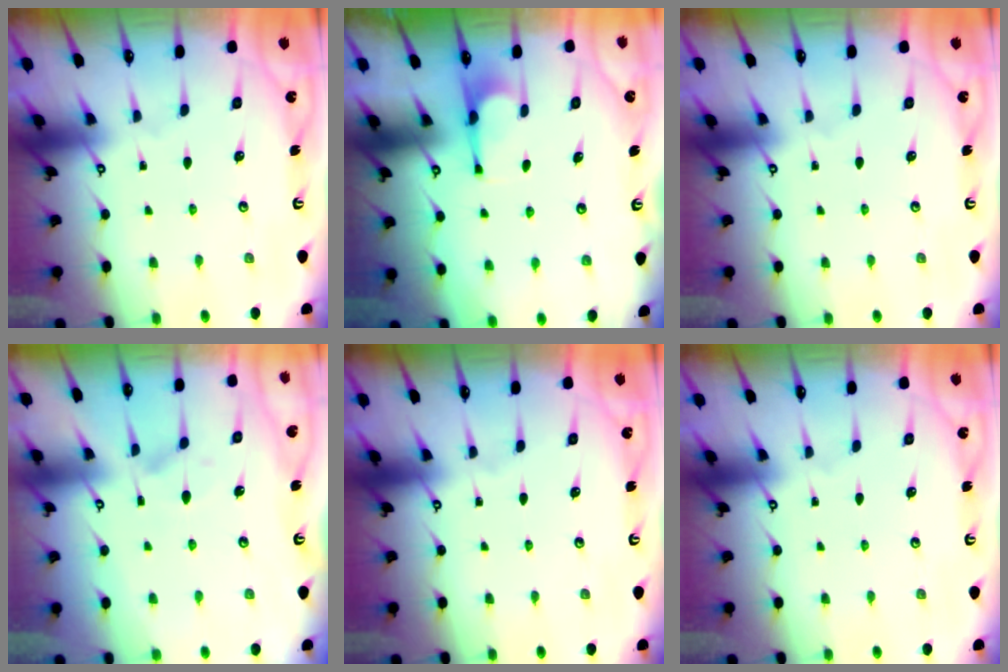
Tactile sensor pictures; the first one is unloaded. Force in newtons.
{"total": 3.5, "press": 3.5, "slide": 0.6}
{"total": 0.0}
{"total": 1.6, "press": 1.2, "slide": 1.0}
{"total": 0.0}
{"total": 0.0}